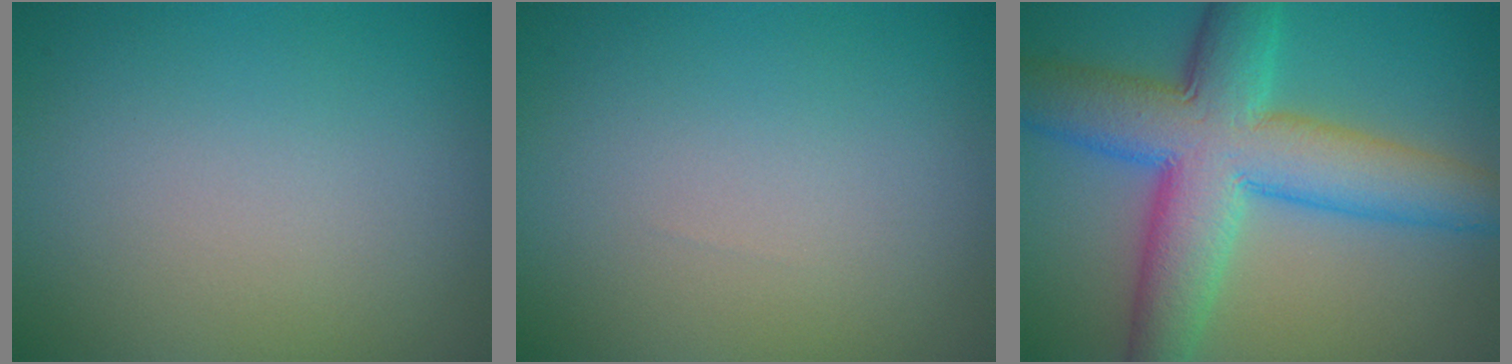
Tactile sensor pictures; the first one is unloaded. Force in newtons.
{"total": 0.0}
{"total": 10.7, "press": 10.7, "slide": 0.2}